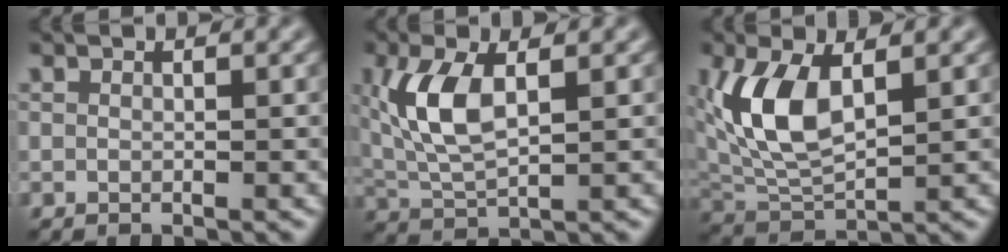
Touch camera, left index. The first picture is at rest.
{"total": 5.7, "force": [0.9, 2.7, 5.0], "torque": [-0.116, 0.006, 0.026]}
{"total": 6.6, "force": [1.3, 3.3, 5.5], "torque": [-0.127, 0.001, 0.034]}